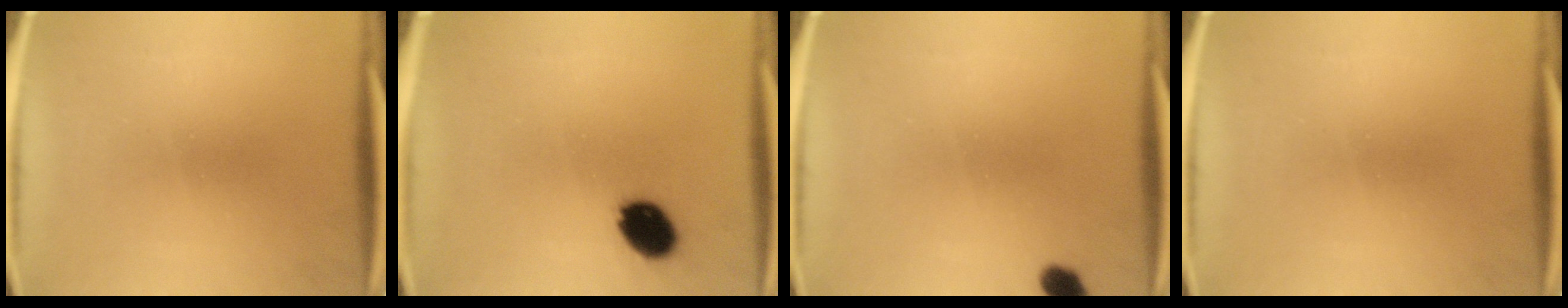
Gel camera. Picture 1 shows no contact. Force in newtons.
{"total": 8.0}
{"total": 2.7}
{"total": 0.0}